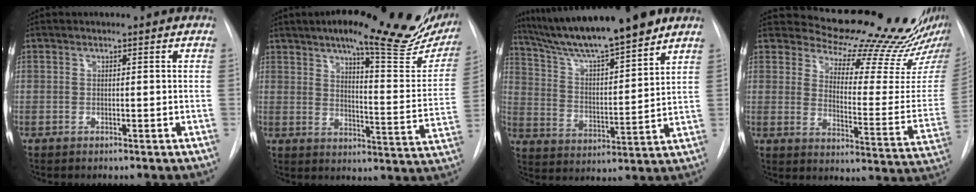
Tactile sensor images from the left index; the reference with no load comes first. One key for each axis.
{"total": 25.1, "fx": 18.5, "fy": 5.3, "fz": 16.0, "tx": -0.215, "ty": -0.013, "tz": 0.227}
{"total": 16.4, "fx": 13.9, "fy": 0.3, "fz": 8.7, "tx": -0.147, "ty": 0.005, "tz": 0.238}
{"total": 22.3, "fx": 20.4, "fy": 5.4, "fz": 7.3, "tx": -0.084, "ty": -0.094, "tz": 0.239}